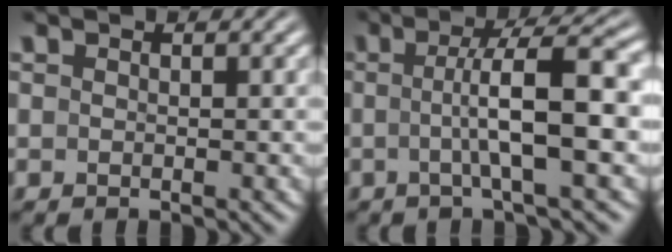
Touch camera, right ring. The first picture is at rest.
{"total": 5.6, "force": [-0.5, 0.2, 5.6], "torque": [-0.080, 0.006, -0.008]}